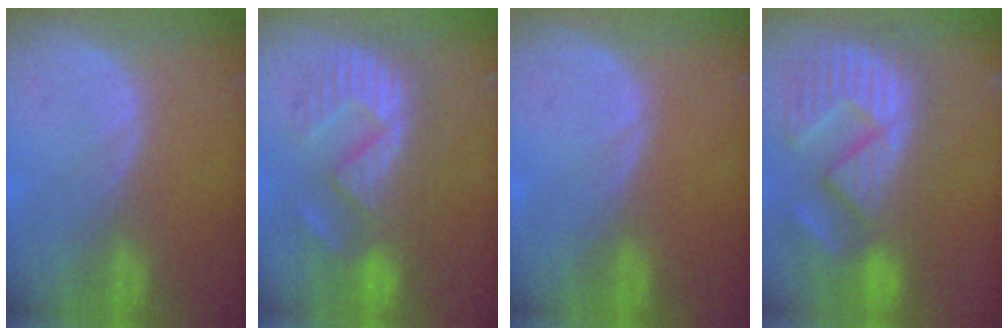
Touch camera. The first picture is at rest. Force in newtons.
{"total": 9.7, "press": 9.7, "slide": 0.3}
{"total": 0.0}
{"total": 13.8, "press": 12.2, "slide": 6.4}